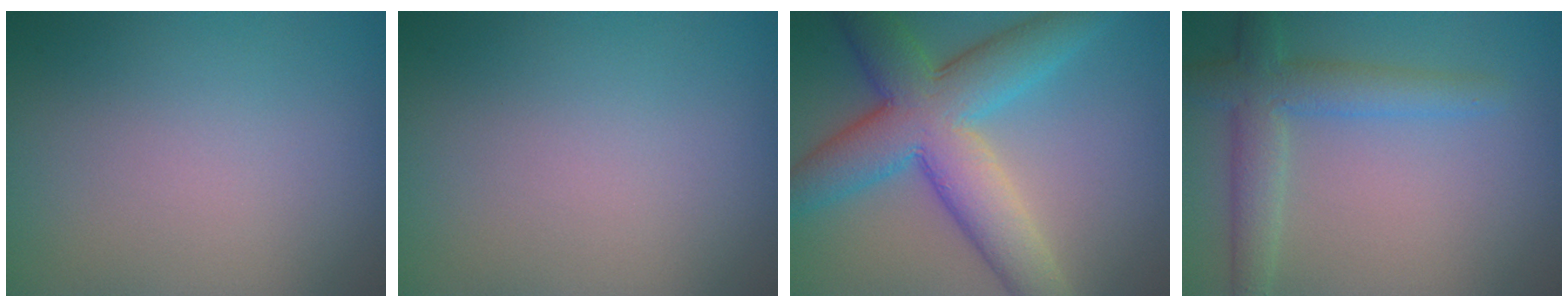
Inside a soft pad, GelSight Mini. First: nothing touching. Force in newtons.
{"total": 0.0}
{"total": 9.5, "press": 9.5, "slide": 0.2}
{"total": 4.1, "press": 4.1, "slide": 0.1}